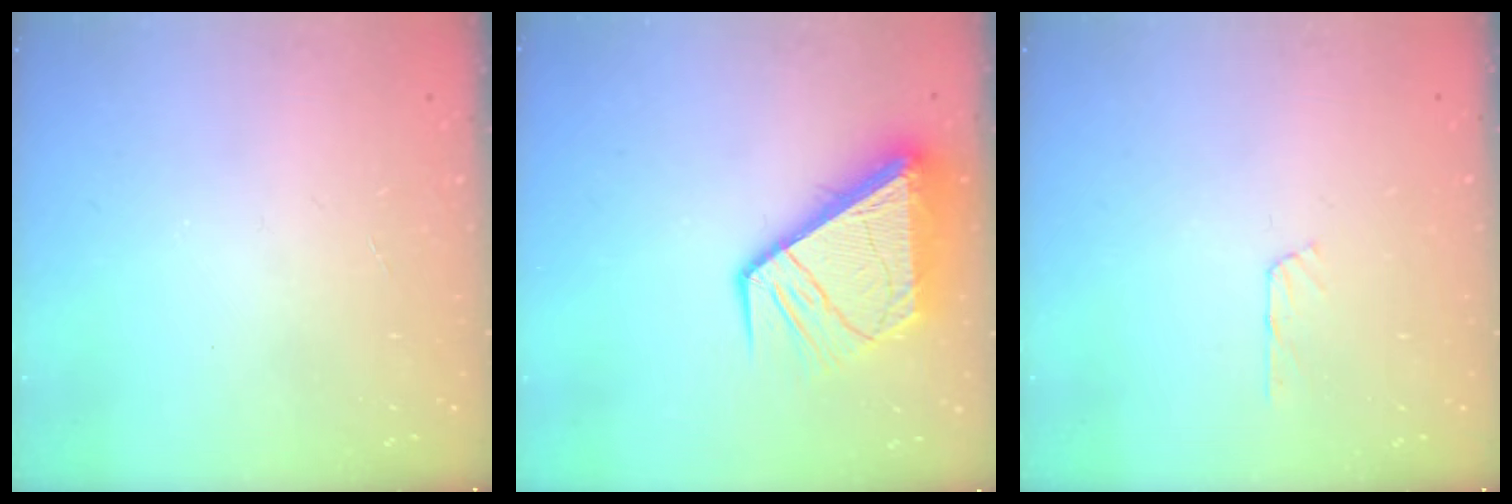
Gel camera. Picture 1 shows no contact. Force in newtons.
{"total": 13.8, "press": 13.7, "slide": 1.7}
{"total": 3.2, "press": 3.2, "slide": 0.4}